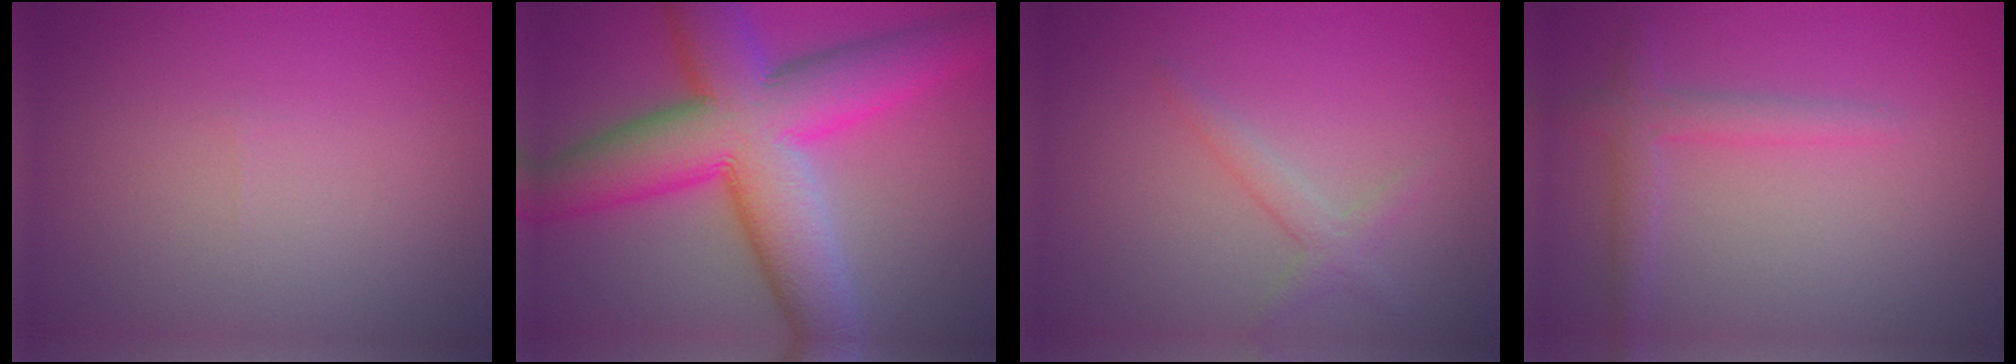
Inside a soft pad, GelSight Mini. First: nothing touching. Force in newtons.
{"total": 13.6, "press": 13.6, "slide": 0.1}
{"total": 1.8, "press": 1.8, "slide": 0.1}
{"total": 2.4, "press": 2.4, "slide": 0.1}